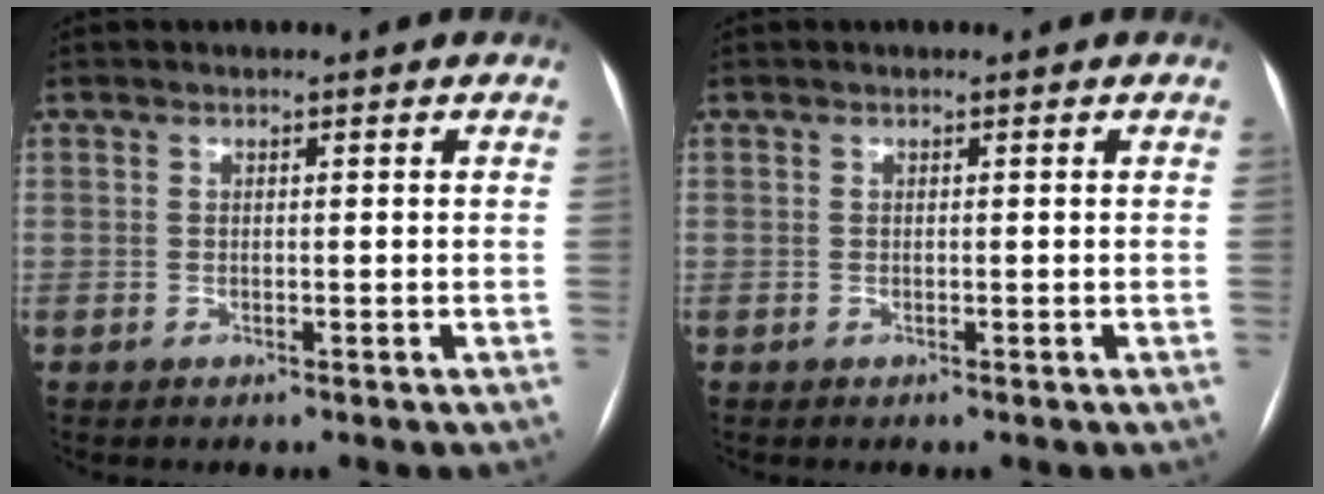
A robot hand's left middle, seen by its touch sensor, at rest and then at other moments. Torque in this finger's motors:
{"motor_torque": [0.04, 0.14, 0.00, 0.01]}